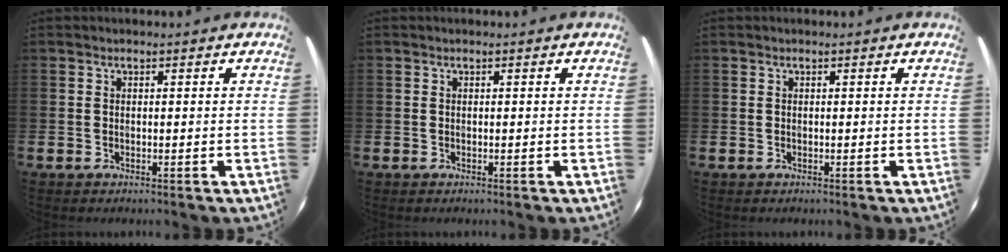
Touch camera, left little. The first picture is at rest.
{"total": 0.0}
{"total": 0.0}